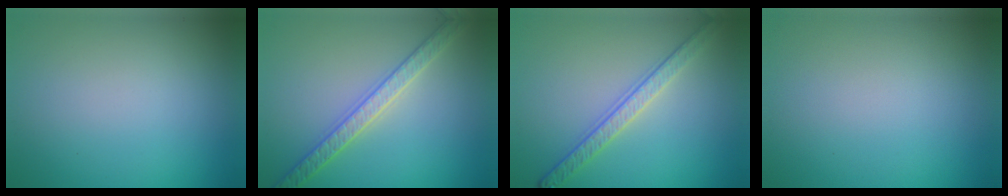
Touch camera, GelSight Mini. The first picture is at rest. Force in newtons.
{"total": 3.4, "press": 3.4, "slide": 0.6}
{"total": 3.3, "press": 2.9, "slide": 1.5}
{"total": 0.0}